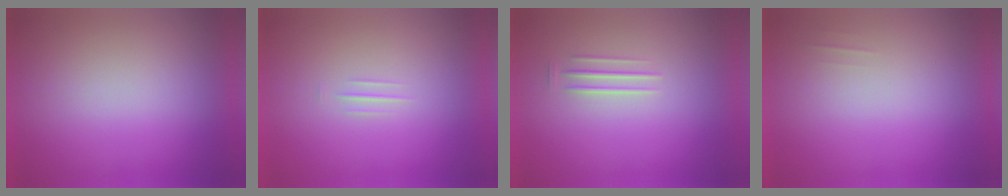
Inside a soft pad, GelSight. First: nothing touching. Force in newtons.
{"total": 1.3}
{"total": 1.6}
{"total": 2.1}